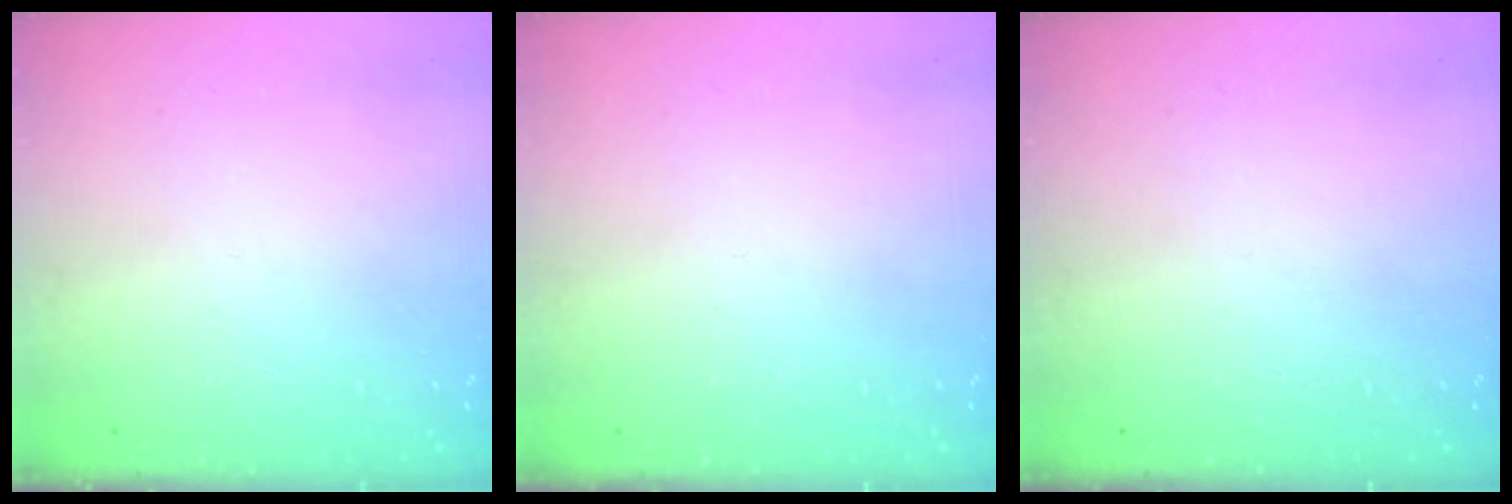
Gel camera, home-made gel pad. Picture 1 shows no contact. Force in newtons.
{"total": 0.0}
{"total": 0.0}